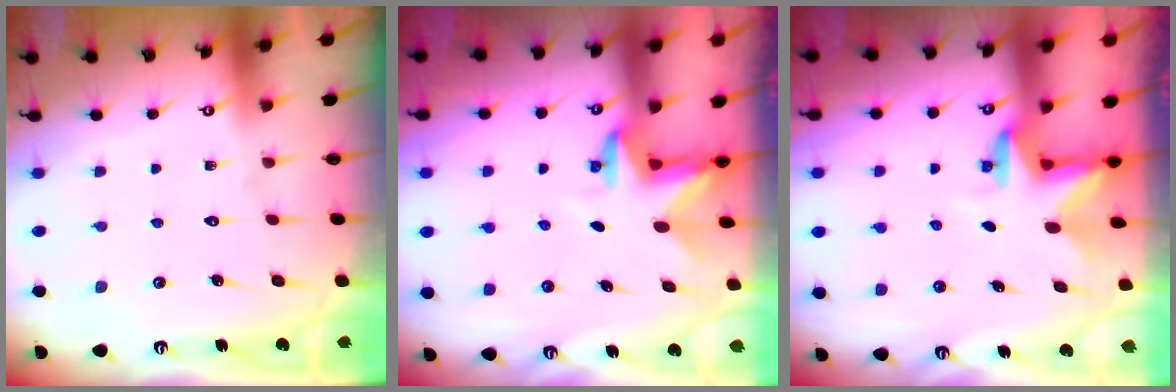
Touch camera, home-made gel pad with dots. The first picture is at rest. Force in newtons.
{"total": 2.9, "press": 2.9, "slide": 0.1}
{"total": 2.9, "press": 2.9, "slide": 0.1}